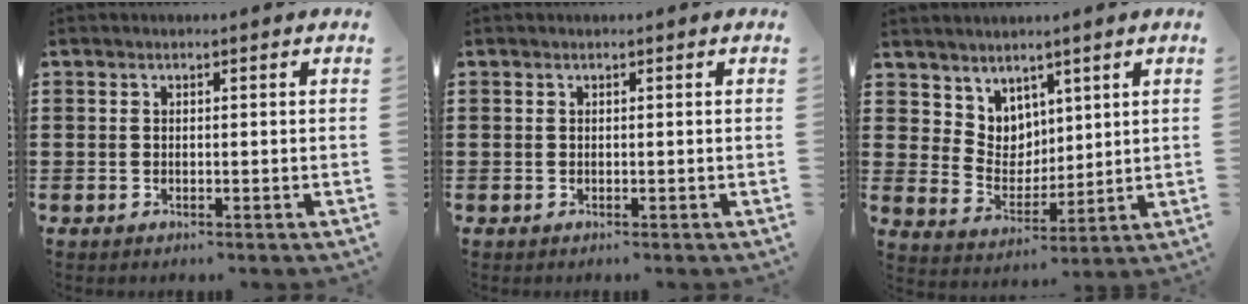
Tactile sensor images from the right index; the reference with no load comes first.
{"total": 0.0}
{"total": 5.3, "force": [4.0, 3.6, -0.4], "torque": [-0.022, -0.014, 0.077]}